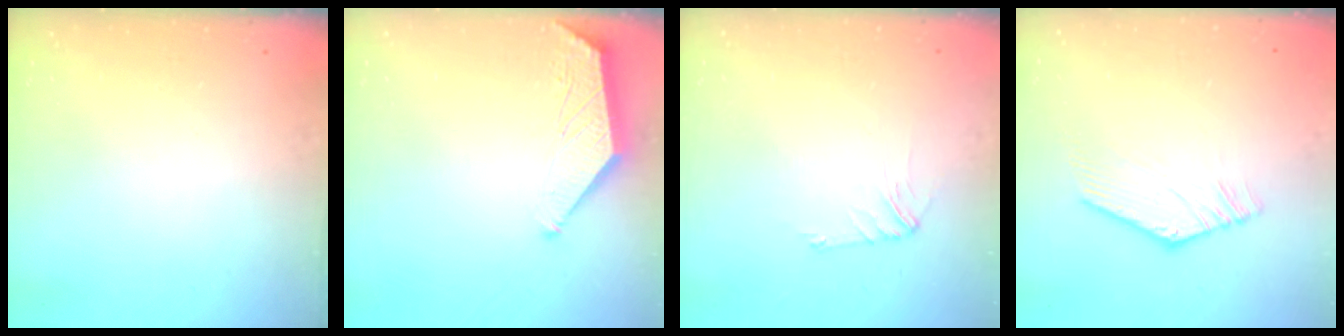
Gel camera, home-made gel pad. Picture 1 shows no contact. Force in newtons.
{"total": 1.6, "press": 1.5, "slide": 0.3}
{"total": 2.8, "press": 2.7, "slide": 0.5}
{"total": 2.2, "press": 2.2, "slide": 0.4}